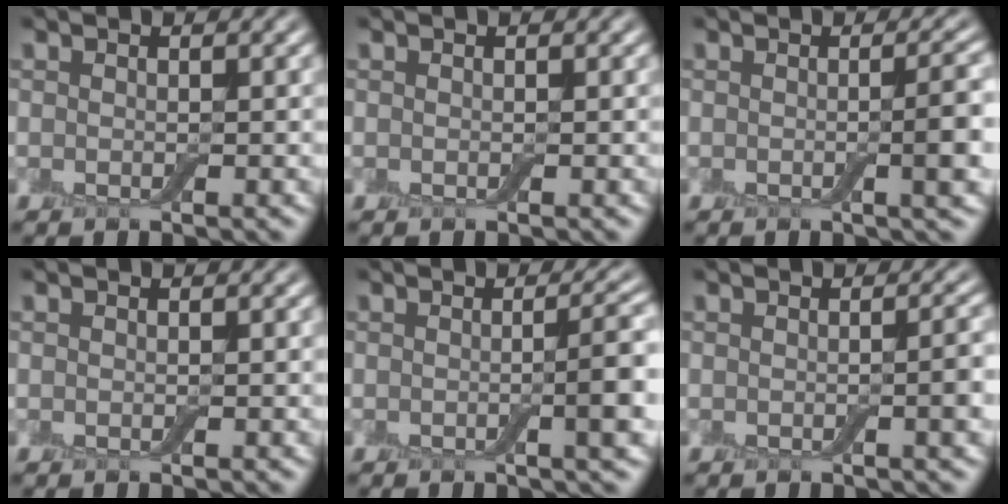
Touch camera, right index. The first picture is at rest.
{"total": 0.0}
{"total": 3.3, "force": [-0.2, 0.7, 3.2], "torque": [-0.038, 0.004, -0.007]}
{"total": 0.0}
{"total": 3.7, "force": [-0.3, 0.7, 3.6], "torque": [-0.043, 0.007, -0.010]}
{"total": 1.9, "force": [-0.2, 0.4, 1.9], "torque": [-0.022, 0.001, -0.004]}